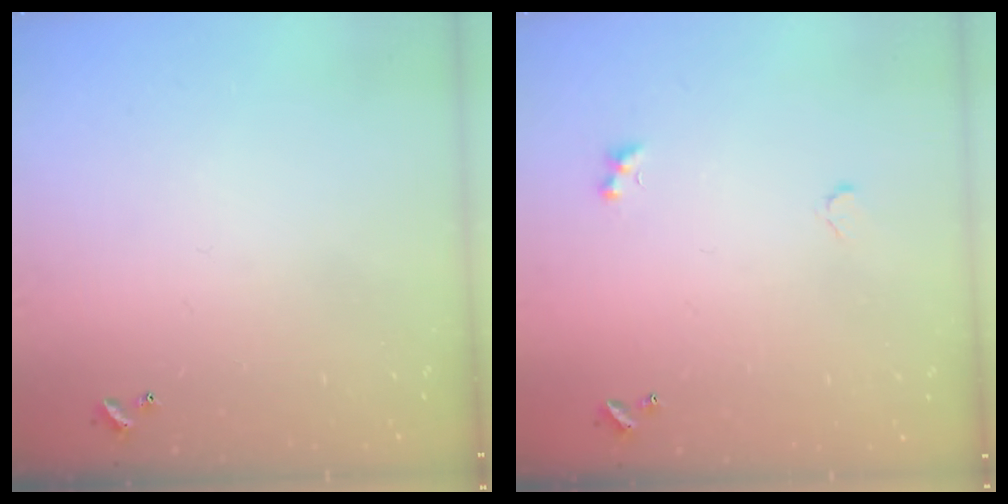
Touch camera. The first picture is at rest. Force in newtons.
{"total": 2.8, "press": 2.7, "slide": 0.6}